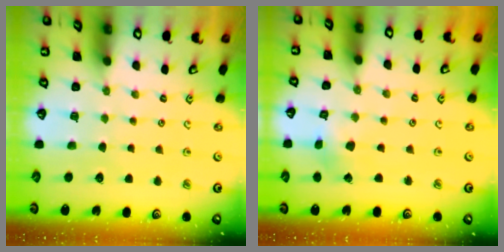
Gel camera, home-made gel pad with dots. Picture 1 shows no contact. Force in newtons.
{"total": 2.7, "press": 2.7, "slide": 0.3}